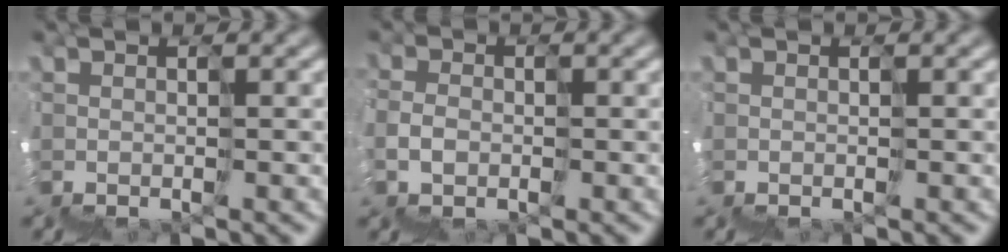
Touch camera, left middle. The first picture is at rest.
{"total": 1.9, "force": [-1.3, 1.1, -0.7], "torque": [0.027, 0.003, -0.021]}
{"total": 0.0}